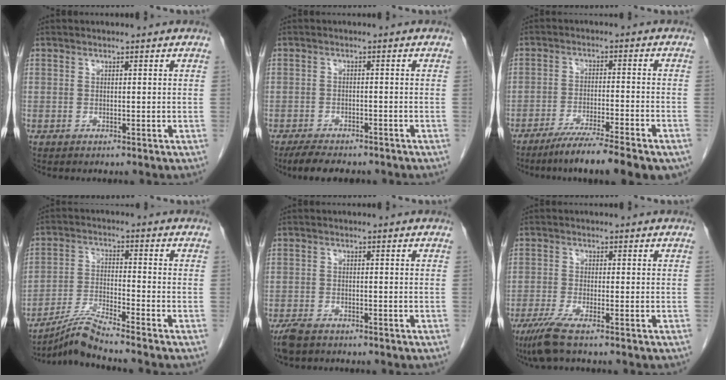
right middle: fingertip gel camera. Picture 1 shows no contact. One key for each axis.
{"total": 6.9, "fx": -5.7, "fy": 2.1, "fz": 3.1, "tx": -0.047, "ty": -0.009, "tz": -0.085}
{"total": 12.5, "fx": -9.7, "fy": 0.9, "fz": 7.9, "tx": -0.113, "ty": -0.025, "tz": -0.149}
{"total": 6.6, "fx": -5.9, "fy": -1.8, "fz": 2.3, "tx": -0.049, "ty": -0.023, "tz": -0.115}
{"total": 4.1, "fx": -3.3, "fy": 1.4, "fz": 1.9, "tx": -0.040, "ty": -0.008, "tz": -0.055}
{"total": 4.9, "fx": -3.4, "fy": 0.0, "fz": 3.5, "tx": -0.070, "ty": -0.016, "tz": -0.067}